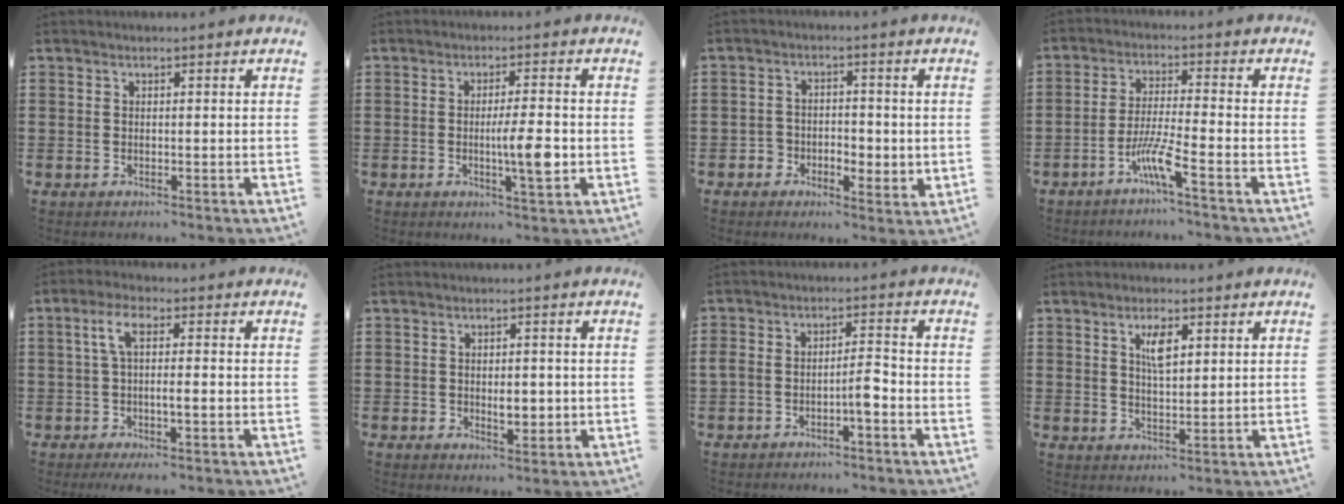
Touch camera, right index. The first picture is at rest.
{"total": 6.1, "force": [-1.0, 0.7, 6.0], "torque": [-0.107, -0.008, -0.020]}
{"total": 3.1, "force": [-0.9, 2.8, 0.9], "torque": [-0.029, 0.008, -0.021]}
{"total": 6.5, "force": [-4.0, 0.0, 5.1], "torque": [-0.113, -0.011, -0.078]}
{"total": 4.7, "force": [-0.5, 0.9, 4.6], "torque": [-0.092, 0.007, -0.016]}
{"total": 3.1, "force": [-0.3, 1.9, 2.5], "torque": [-0.042, 0.001, -0.008]}
{"total": 4.4, "force": [-2.1, 1.8, 3.4], "torque": [-0.061, 0.012, -0.041]}
{"total": 3.9, "force": [1.7, 1.4, 3.2], "torque": [-0.054, 0.000, 0.024]}